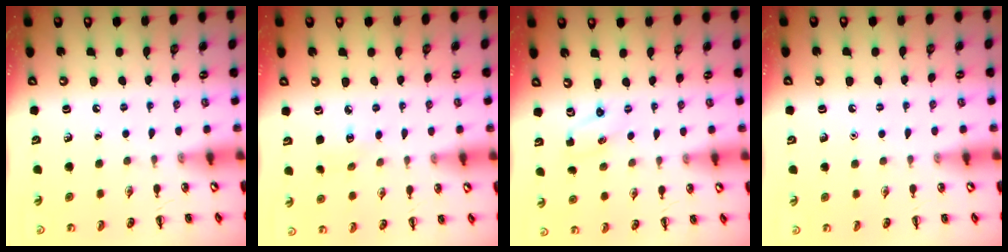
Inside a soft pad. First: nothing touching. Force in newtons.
{"total": 3.5, "press": 3.4, "slide": 0.9}
{"total": 2.1, "press": 2.0, "slide": 0.6}
{"total": 1.6, "press": 1.6, "slide": 0.1}